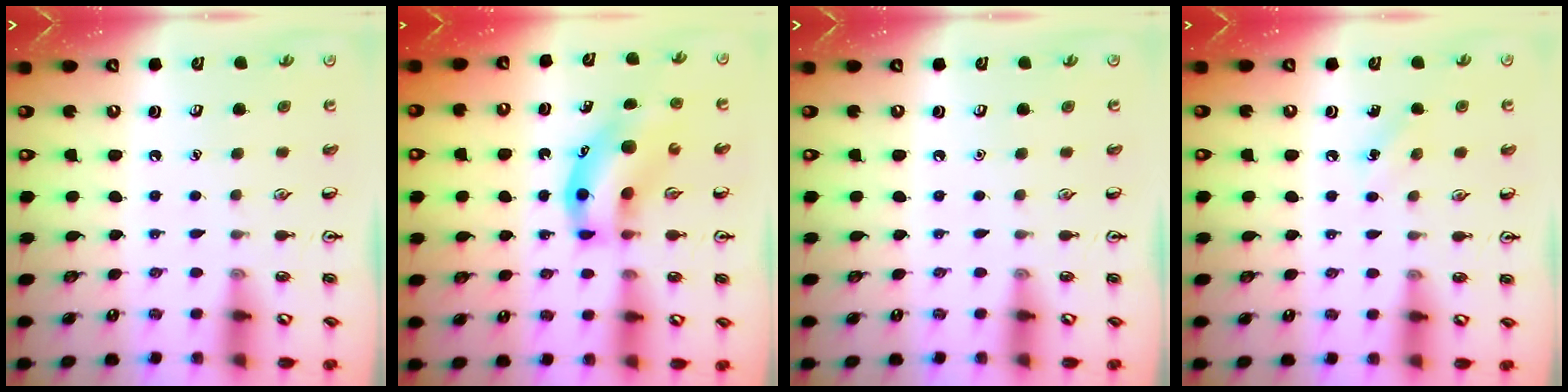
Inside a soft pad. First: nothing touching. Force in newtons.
{"total": 11.3, "press": 10.9, "slide": 3.1}
{"total": 0.0}
{"total": 5.6, "press": 5.3, "slide": 1.9}